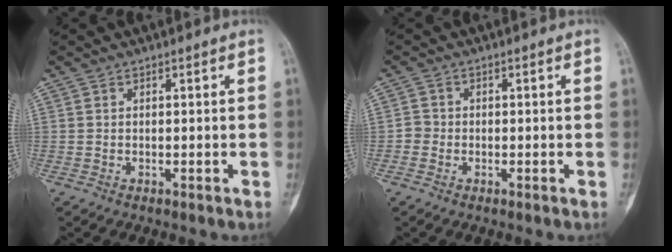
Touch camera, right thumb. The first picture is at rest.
{"total": 1.7, "force": [-0.6, 1.5, 0.3], "torque": [0.001, 0.007, -0.019]}